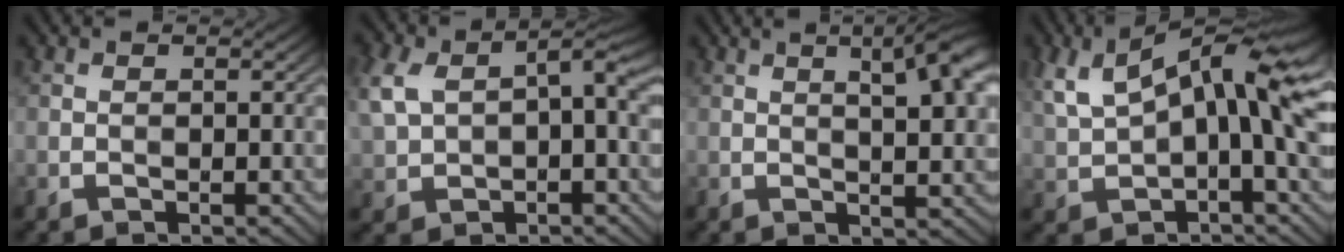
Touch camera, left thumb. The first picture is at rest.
{"total": 10.0, "force": [1.4, 5.9, 7.9], "torque": [-0.193, 0.005, 0.024]}
{"total": 8.5, "force": [3.2, 2.2, 7.5], "torque": [-0.094, 0.018, 0.041]}
{"total": 13.9, "force": [4.3, 5.4, 12.0], "torque": [-0.241, 0.002, 0.081]}